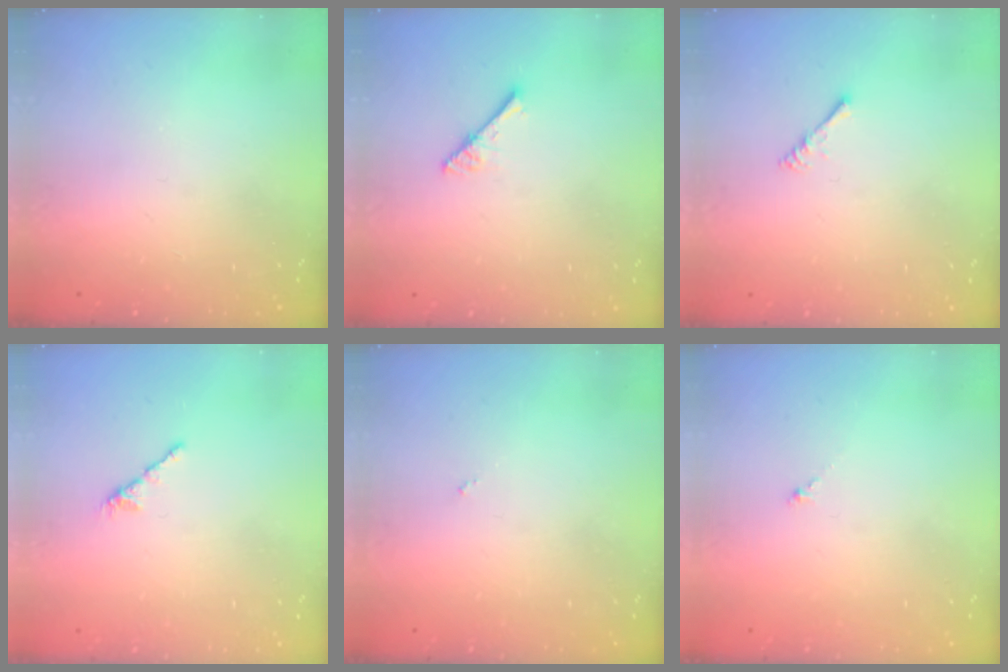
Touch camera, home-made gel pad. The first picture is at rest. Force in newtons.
{"total": 2.9, "press": 2.9, "slide": 0.2}
{"total": 1.6, "press": 1.6, "slide": 0.4}
{"total": 2.1, "press": 2.0, "slide": 0.7}
{"total": 0.0}
{"total": 0.0}